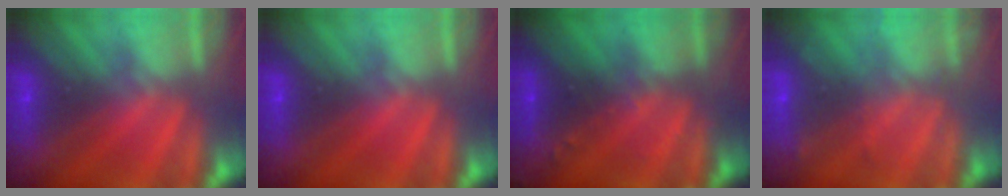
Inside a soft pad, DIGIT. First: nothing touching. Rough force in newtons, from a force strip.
{"total": 0.0}
{"total": 2.9}
{"total": 2.3}